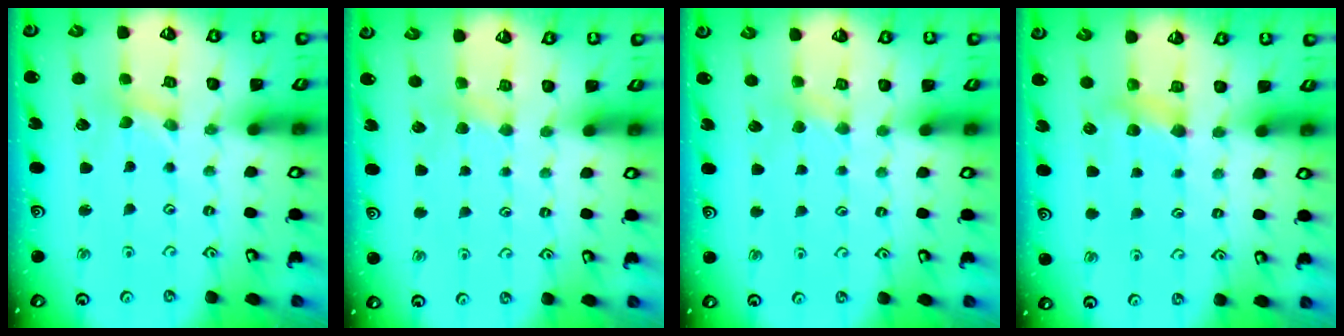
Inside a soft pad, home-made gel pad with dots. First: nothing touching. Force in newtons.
{"total": 2.1, "press": 2.0, "slide": 0.4}
{"total": 2.5, "press": 2.5, "slide": 0.4}
{"total": 4.3, "press": 4.2, "slide": 0.5}